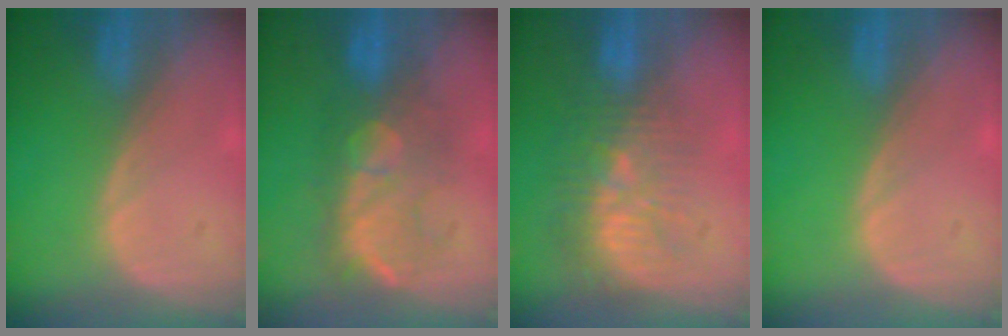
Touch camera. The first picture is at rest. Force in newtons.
{"total": 8.3, "press": 8.3, "slide": 0.1}
{"total": 9.8, "press": 8.8, "slide": 4.3}
{"total": 0.0}